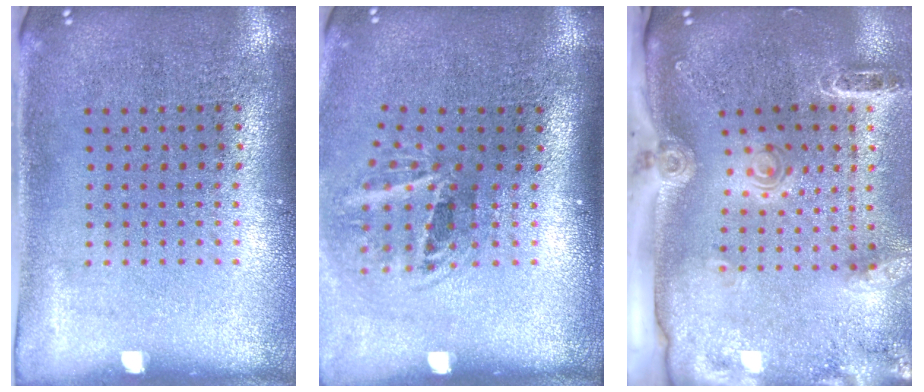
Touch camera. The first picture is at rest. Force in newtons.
{"total": 2.0, "press": 1.2, "slide": 1.6}
{"total": 2.6, "press": 1.9, "slide": 1.7}